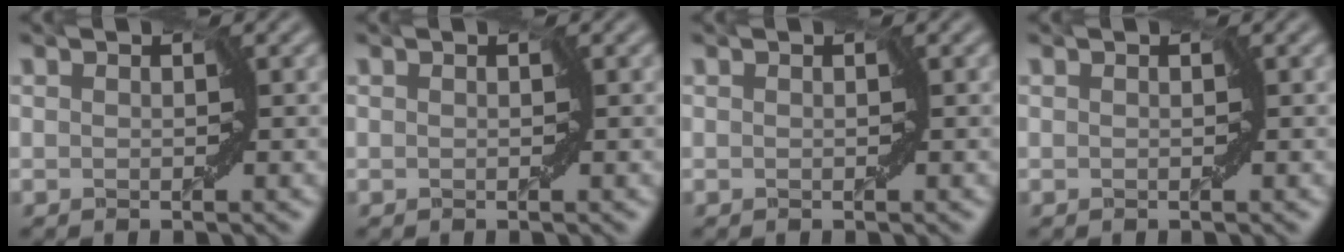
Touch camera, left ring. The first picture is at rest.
{"total": 0.0}
{"total": 0.0}
{"total": 0.0}